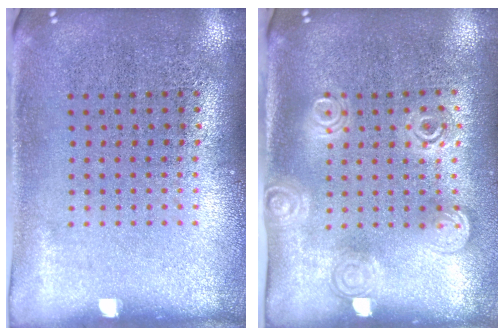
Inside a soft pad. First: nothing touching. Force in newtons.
{"total": 1.7, "press": 1.4, "slide": 1.0}